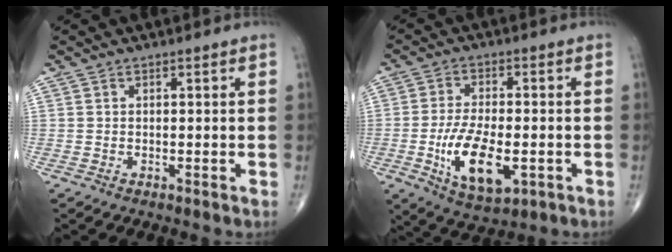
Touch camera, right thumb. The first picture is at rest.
{"total": 12.4, "force": [-3.2, 5.6, 10.5], "torque": [-0.186, -0.004, -0.048]}